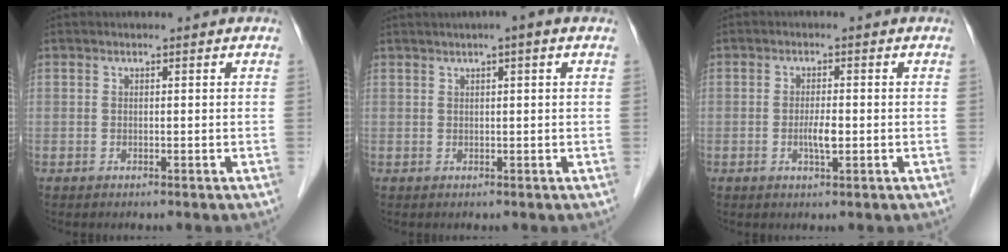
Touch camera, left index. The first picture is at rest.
{"total": 2.9, "force": [1.6, 0.0, 2.5], "torque": [-0.043, 0.009, 0.022]}
{"total": 2.7, "force": [-0.6, 0.5, 2.6], "torque": [-0.053, -0.003, -0.011]}